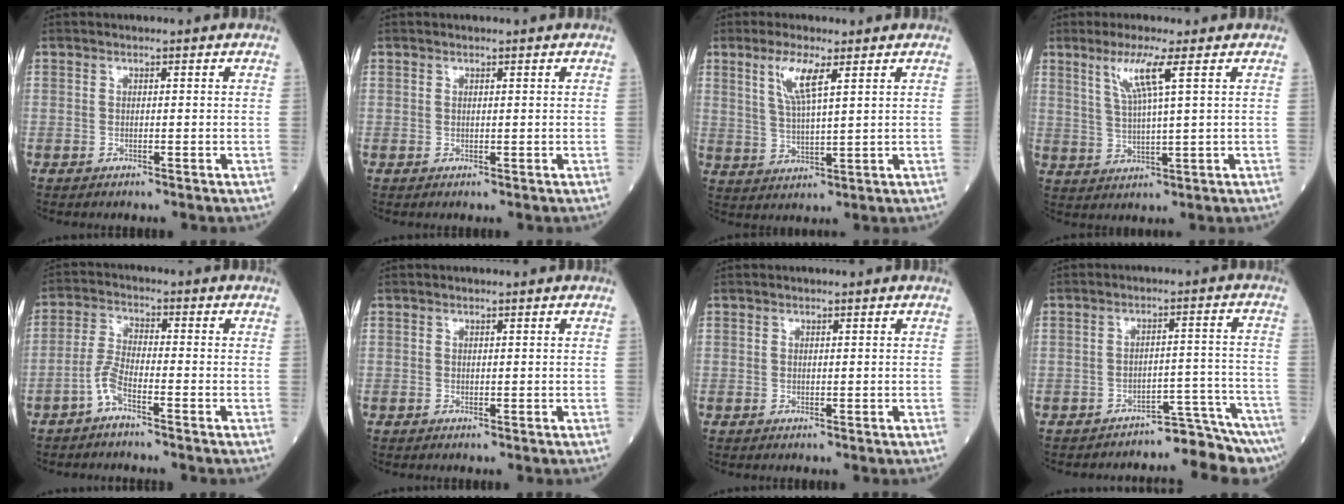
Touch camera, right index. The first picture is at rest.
{"total": 0.0}
{"total": 5.9, "force": [2.9, 0.5, 5.1], "torque": [-0.109, -0.001, 0.061]}
{"total": 5.9, "force": [2.8, -0.7, 5.2], "torque": [-0.104, -0.003, 0.060]}
{"total": 4.2, "force": [-2.7, 0.6, 3.1], "torque": [-0.074, 0.005, -0.056]}
{"total": 0.0}
{"total": 0.0}
{"total": 8.2, "force": [-8.1, -0.9, 0.7], "torque": [0.016, 0.041, -0.107]}